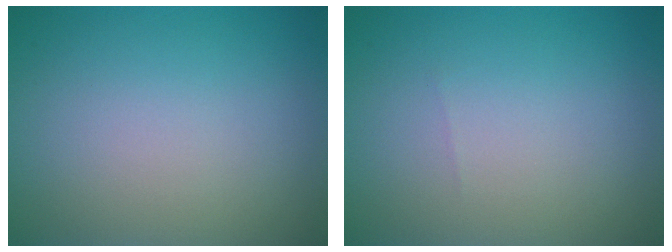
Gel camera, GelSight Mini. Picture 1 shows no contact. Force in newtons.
{"total": 0.0}